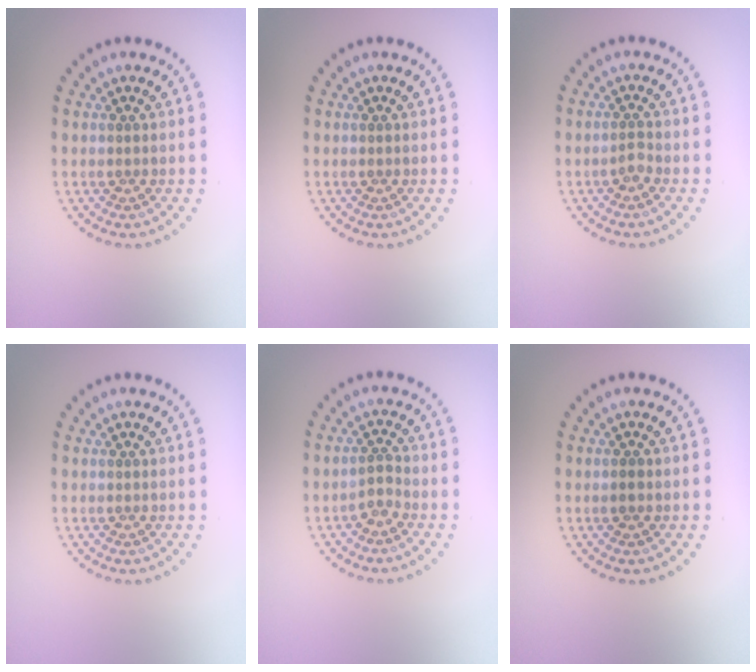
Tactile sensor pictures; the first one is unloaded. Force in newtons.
{"total": 0.0}
{"total": 0.9, "press": 0.7, "slide": 0.6}
{"total": 0.0}
{"total": 1.4, "press": 1.0, "slide": 1.0}
{"total": 0.7, "press": 0.7, "slide": 0.0}